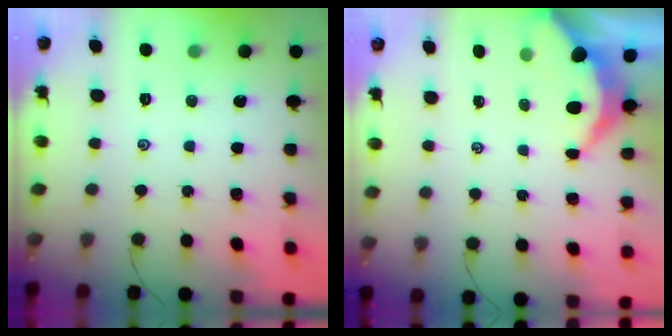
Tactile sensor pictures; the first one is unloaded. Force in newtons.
{"total": 3.6, "press": 3.6, "slide": 0.4}